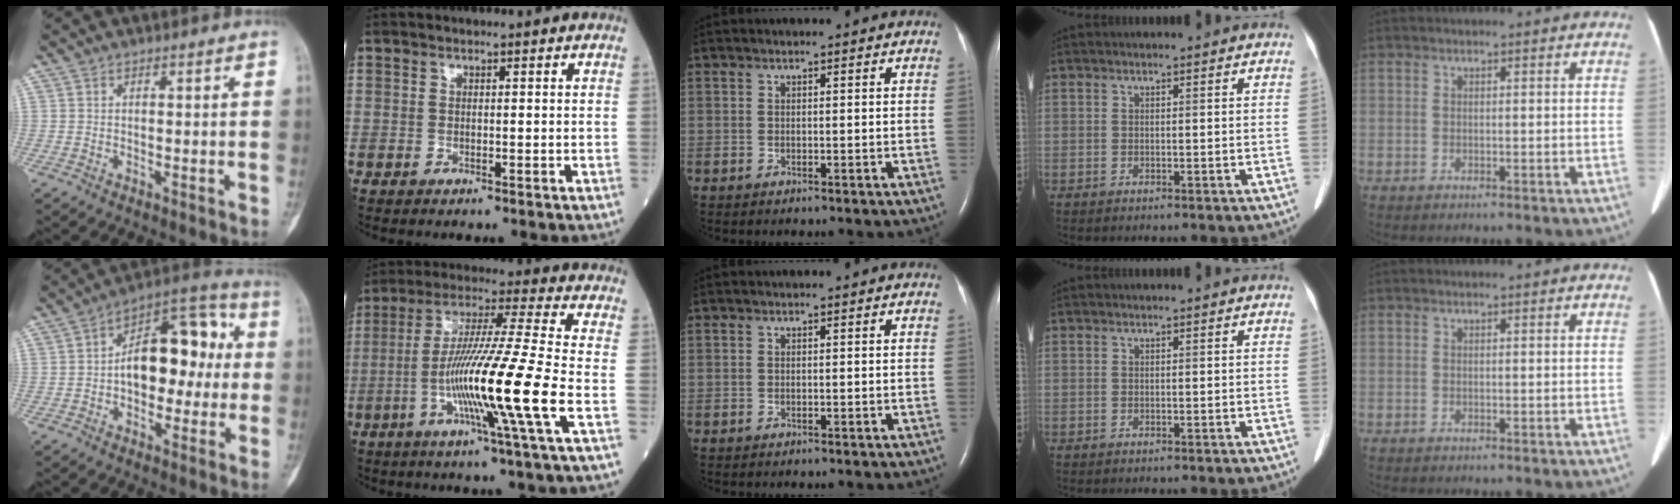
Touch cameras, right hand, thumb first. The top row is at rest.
{"thumb": {"total": 16.5, "force": [0.6, 9.8, 13.3], "torque": [-0.157, 0.043, 0.000]}, "index": {"total": 16.0, "force": [-4.7, -2.4, 15.1], "torque": [-0.280, -0.017, -0.095]}}